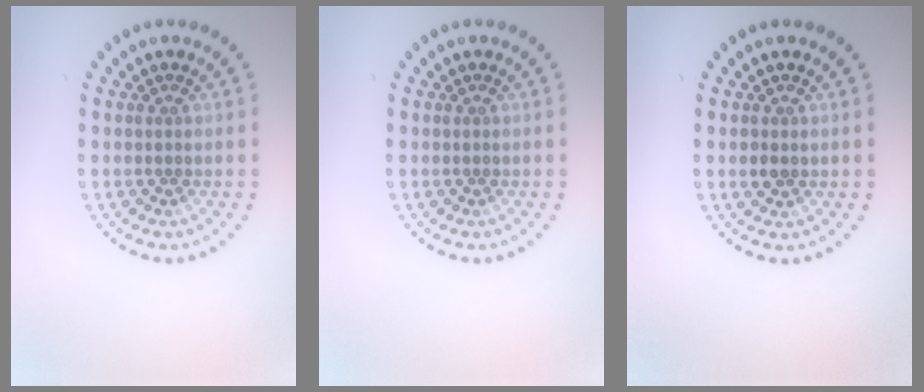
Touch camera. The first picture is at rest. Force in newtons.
{"total": 0.0}
{"total": 1.2, "press": 1.1, "slide": 0.4}